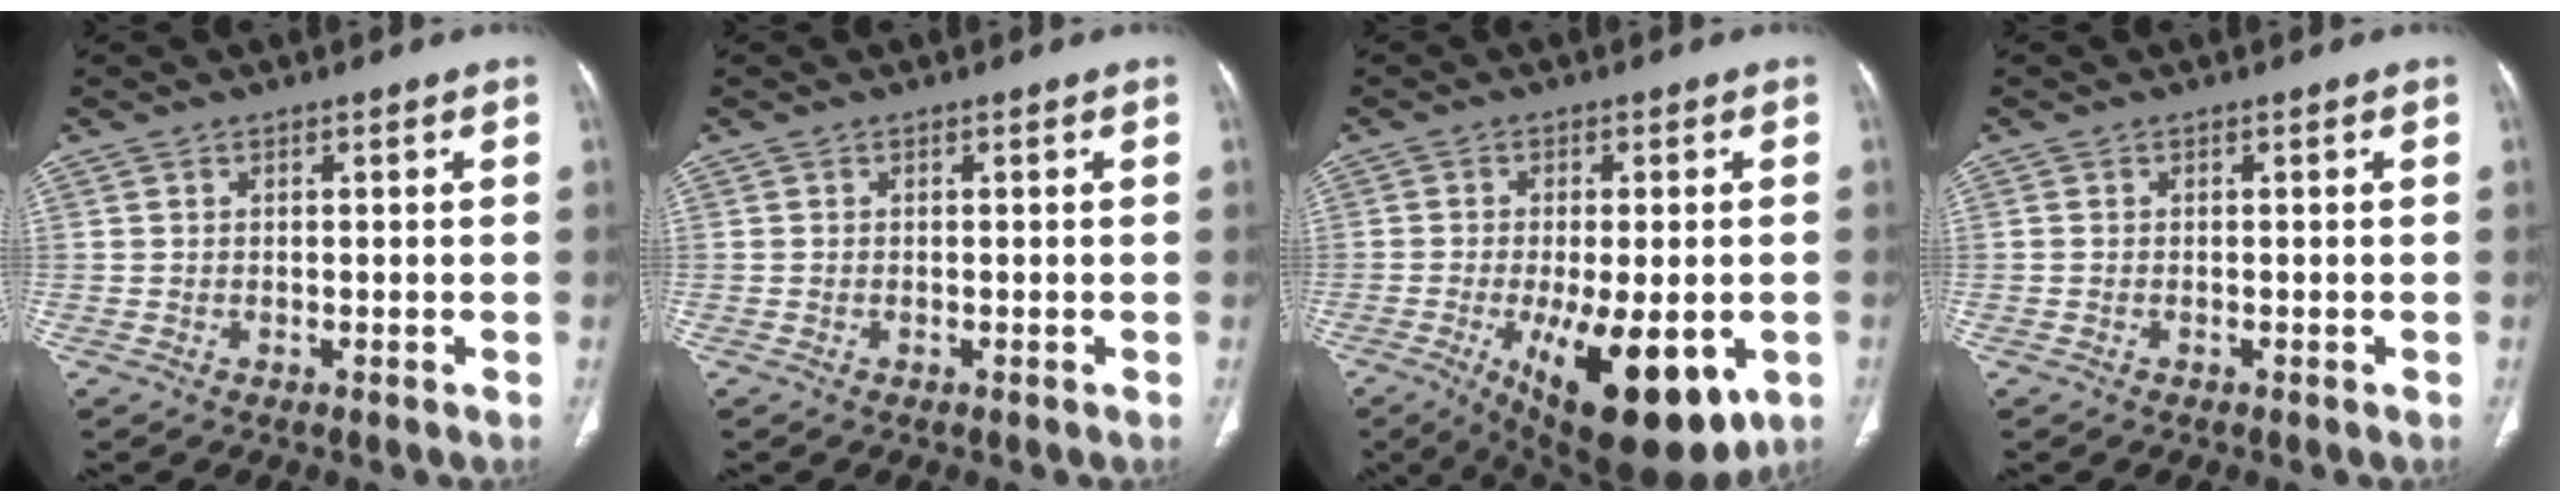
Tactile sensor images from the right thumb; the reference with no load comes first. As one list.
[{"total": 0.0}, {"total": 18.6, "force": [-6.6, 7.3, 15.7], "torque": [-0.209, -0.018, -0.080]}, {"total": 0.0}]